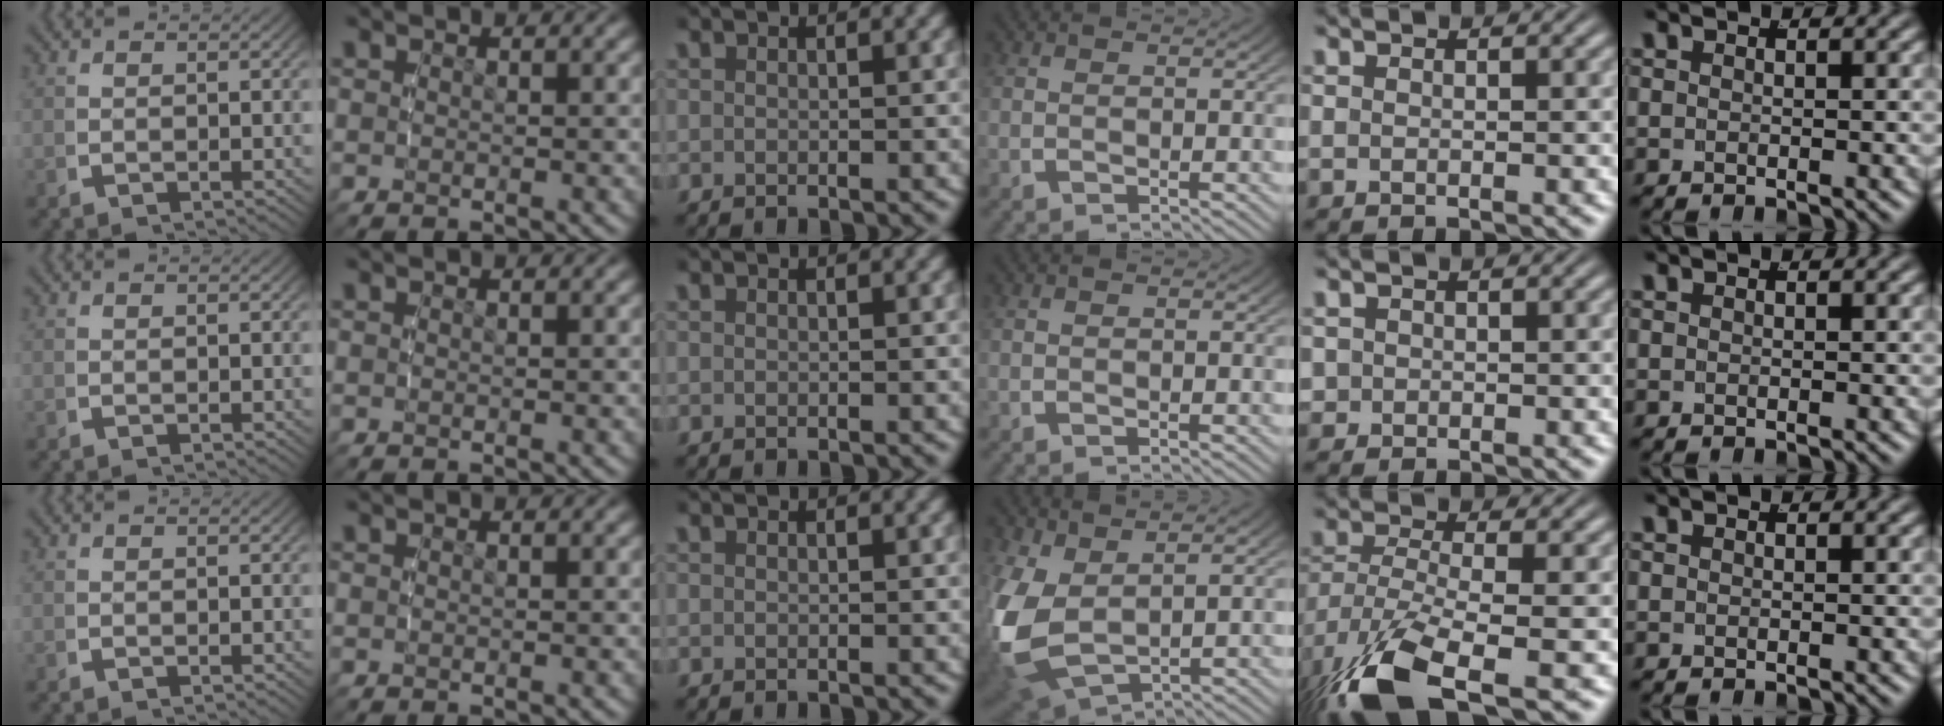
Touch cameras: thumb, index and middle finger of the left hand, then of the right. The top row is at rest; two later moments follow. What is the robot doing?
{"motion": "lift_and_place", "object": "pen"}